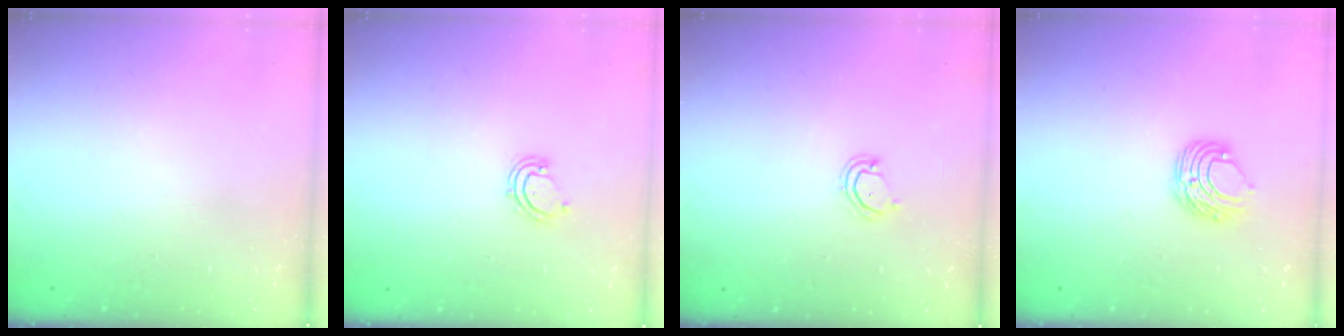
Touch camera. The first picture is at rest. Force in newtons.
{"total": 3.5, "press": 3.5, "slide": 0.3}
{"total": 3.9, "press": 3.9, "slide": 0.4}
{"total": 6.7, "press": 6.7, "slide": 0.5}